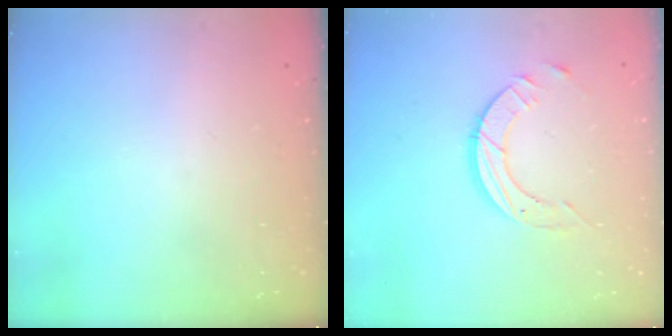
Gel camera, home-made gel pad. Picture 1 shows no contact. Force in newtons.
{"total": 9.0, "press": 9.0, "slide": 0.8}